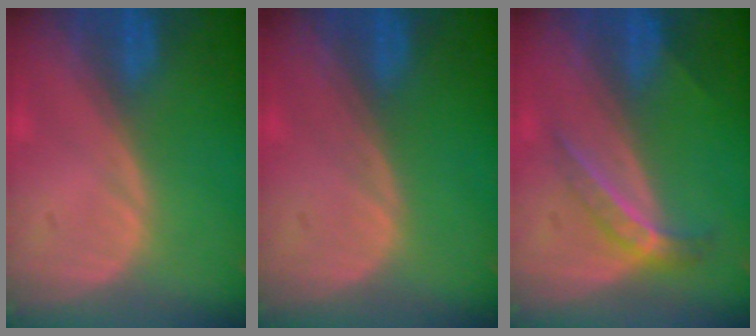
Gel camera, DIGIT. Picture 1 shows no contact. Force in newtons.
{"total": 0.0}
{"total": 4.5, "press": 4.0, "slide": 2.2}